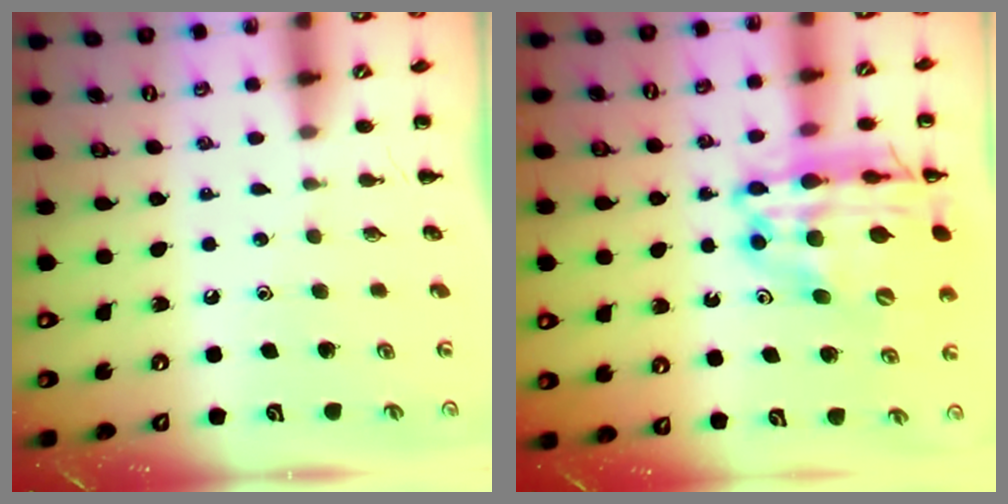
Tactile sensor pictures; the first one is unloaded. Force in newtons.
{"total": 22.2, "press": 21.6, "slide": 5.1}